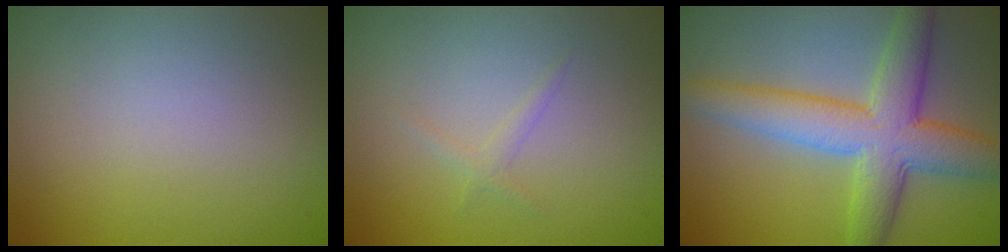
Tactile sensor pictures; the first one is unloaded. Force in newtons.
{"total": 0.7, "press": 0.7, "slide": 0.1}
{"total": 7.1, "press": 7.1, "slide": 0.2}